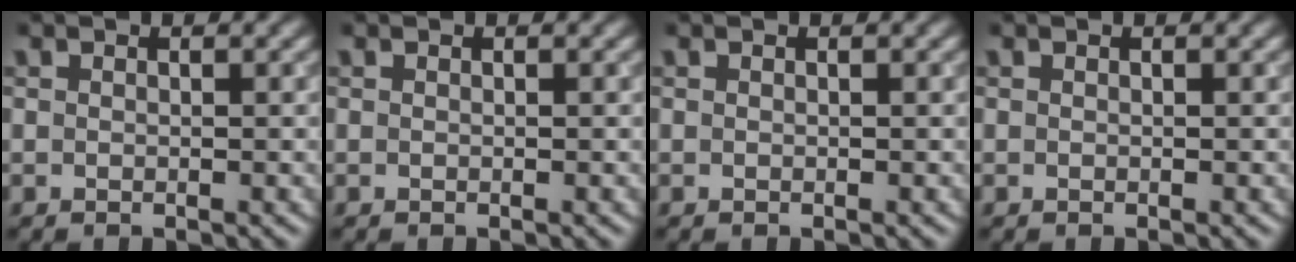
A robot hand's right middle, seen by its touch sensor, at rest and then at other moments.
{"total": 0.0}
{"total": 0.0}
{"total": 0.0}